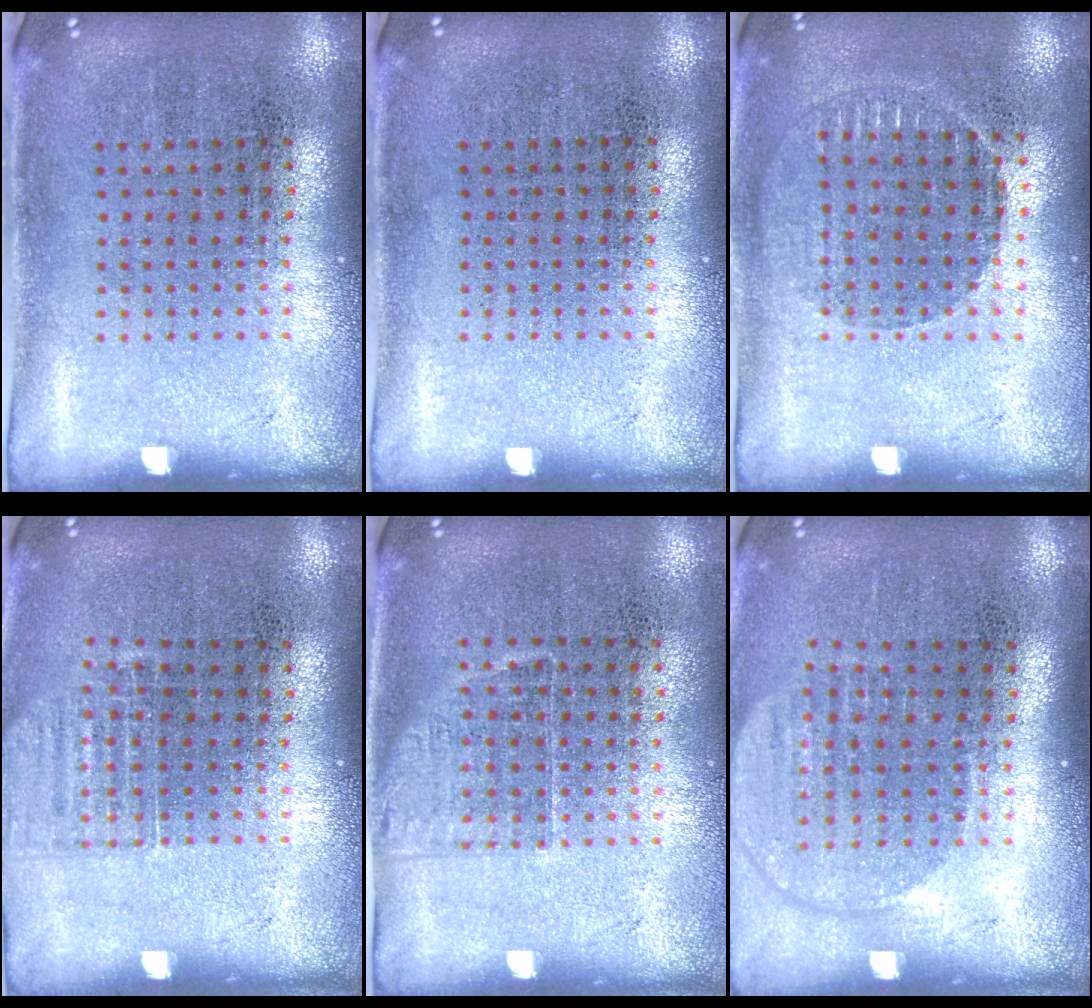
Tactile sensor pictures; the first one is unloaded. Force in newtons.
{"total": 0.0}
{"total": 1.0, "press": 1.0, "slide": 0.1}
{"total": 0.9, "press": 0.9, "slide": 0.1}
{"total": 1.2, "press": 0.9, "slide": 0.7}
{"total": 1.7, "press": 1.5, "slide": 0.8}